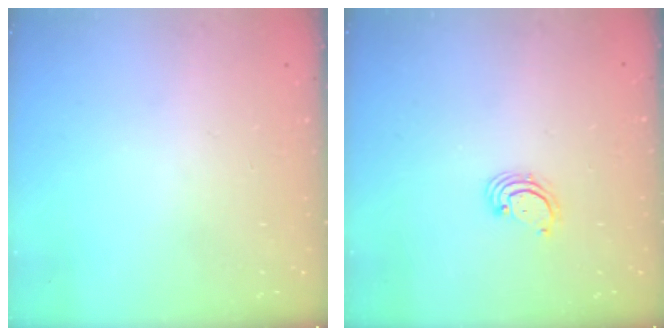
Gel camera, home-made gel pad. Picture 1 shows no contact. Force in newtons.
{"total": 2.7, "press": 2.7, "slide": 0.3}